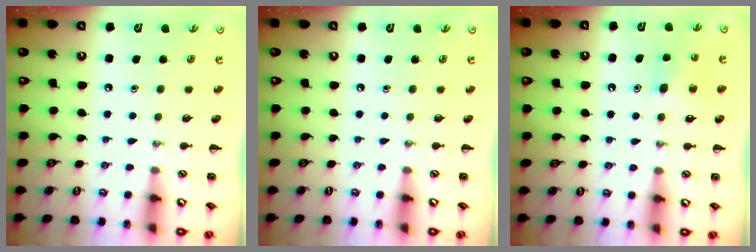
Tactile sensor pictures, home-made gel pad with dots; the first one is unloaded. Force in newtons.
{"total": 0.0}
{"total": 5.3, "press": 5.0, "slide": 1.7}